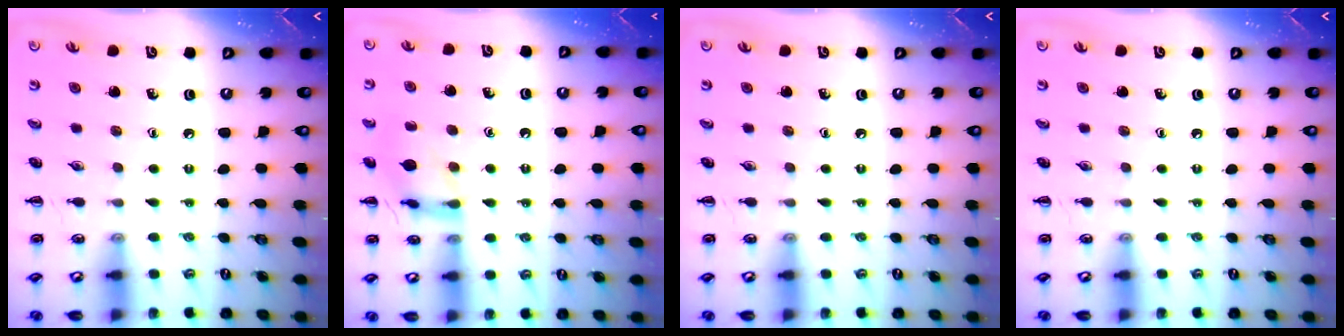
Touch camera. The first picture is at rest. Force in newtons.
{"total": 12.8, "press": 12.8, "slide": 1.0}
{"total": 0.0}
{"total": 0.0}